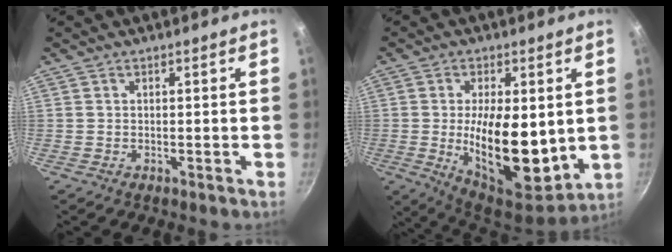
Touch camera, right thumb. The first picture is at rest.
{"total": 18.6, "force": [-0.2, 8.8, 16.4], "torque": [-0.240, -0.028, 0.007]}